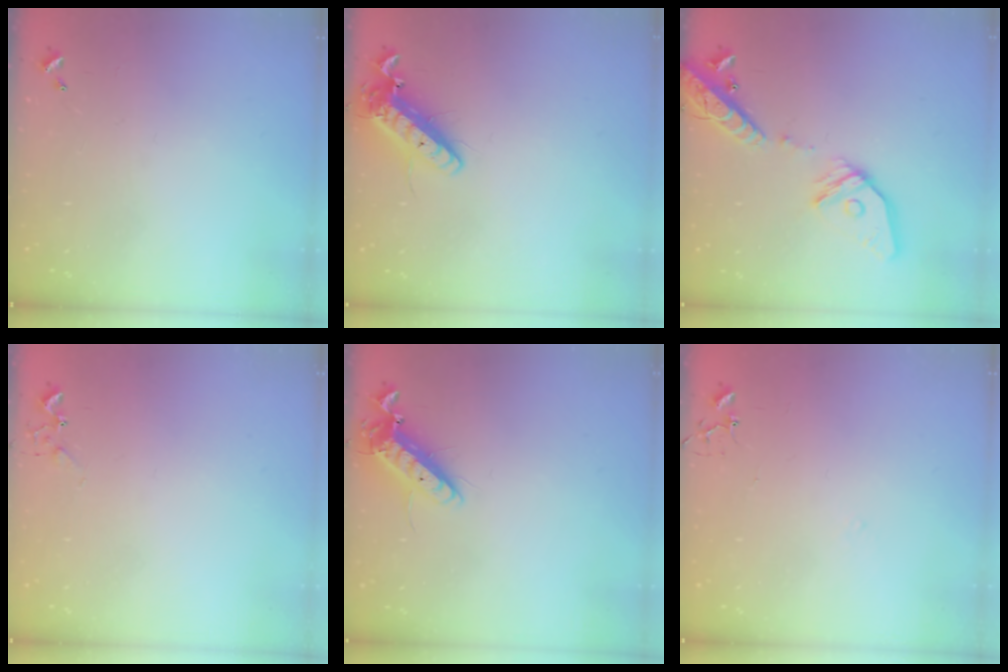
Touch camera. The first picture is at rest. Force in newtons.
{"total": 14.8, "press": 14.5, "slide": 2.9}
{"total": 18.3, "press": 17.9, "slide": 3.6}
{"total": 5.2, "press": 5.2, "slide": 0.6}
{"total": 13.1, "press": 12.9, "slide": 2.5}
{"total": 5.7, "press": 5.6, "slide": 0.7}